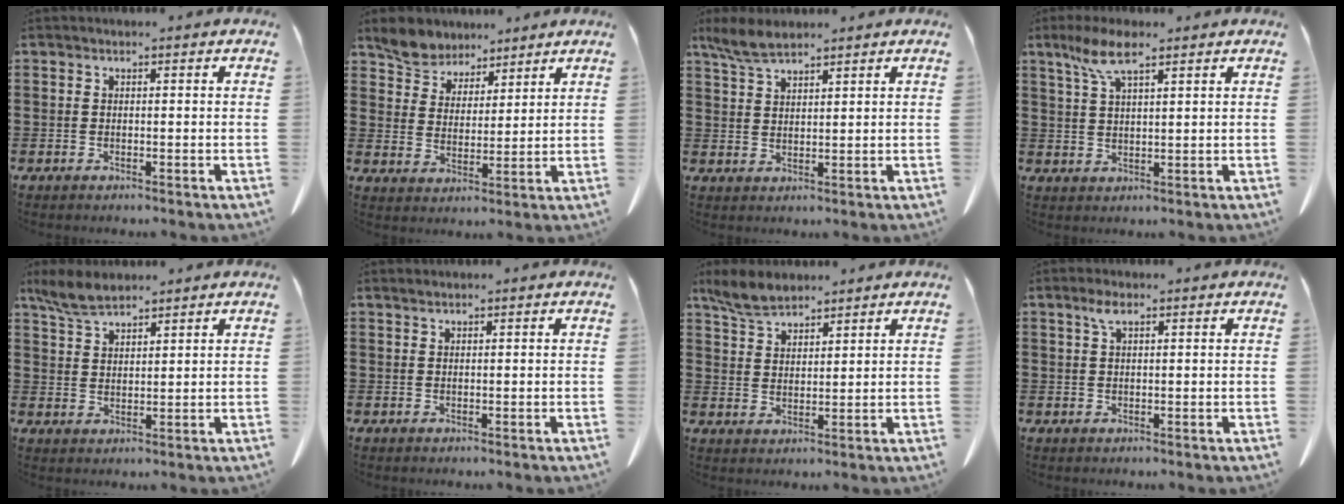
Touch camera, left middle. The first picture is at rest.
{"total": 6.0, "force": [5.4, 2.5, 0.3], "torque": [-0.036, -0.018, 0.103]}
{"total": 4.6, "force": [3.7, 1.1, 2.5], "torque": [-0.058, -0.004, 0.070]}
{"total": 6.1, "force": [3.7, 1.4, 4.7], "torque": [-0.099, 0.003, 0.066]}
{"total": 4.9, "force": [4.0, 1.4, 2.4], "torque": [-0.058, -0.007, 0.078]}
{"total": 0.6, "force": [0.5, 0.0, 0.2], "torque": [-0.005, -0.003, 0.012]}
{"total": 5.0, "force": [4.3, 1.6, 1.9], "torque": [-0.051, -0.007, 0.083]}
{"total": 2.5, "force": [1.3, 0.8, 2.0], "torque": [-0.044, 0.004, 0.023]}